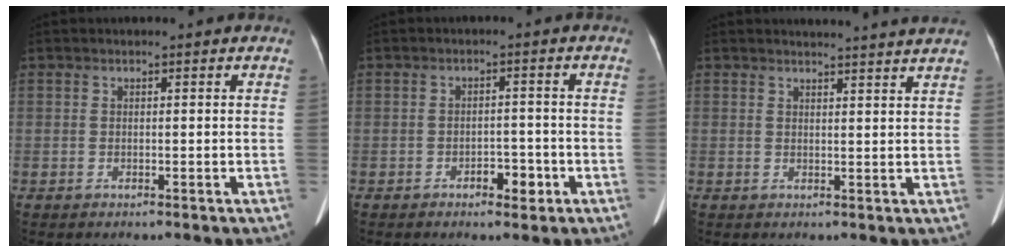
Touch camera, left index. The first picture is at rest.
{"total": 3.1, "force": [-1.7, 1.6, 2.1], "torque": [-0.028, 0.006, -0.022]}
{"total": 8.7, "force": [8.5, -0.8, 2.0], "torque": [-0.017, -0.008, 0.082]}